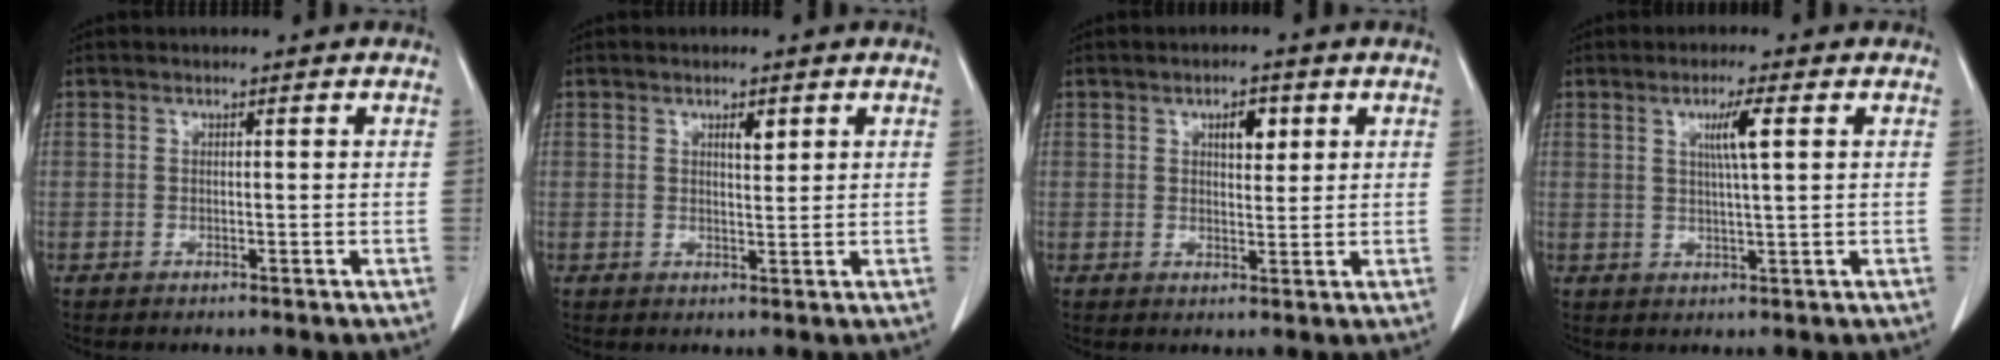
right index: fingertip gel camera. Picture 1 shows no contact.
{"total": 2.0, "force": [1.1, 0.6, 1.6], "torque": [-0.028, -0.003, 0.017]}
{"total": 3.5, "force": [1.5, 1.6, 2.8], "torque": [-0.043, 0.000, 0.023]}
{"total": 4.4, "force": [1.5, -0.3, 4.1], "torque": [-0.072, -0.002, 0.025]}